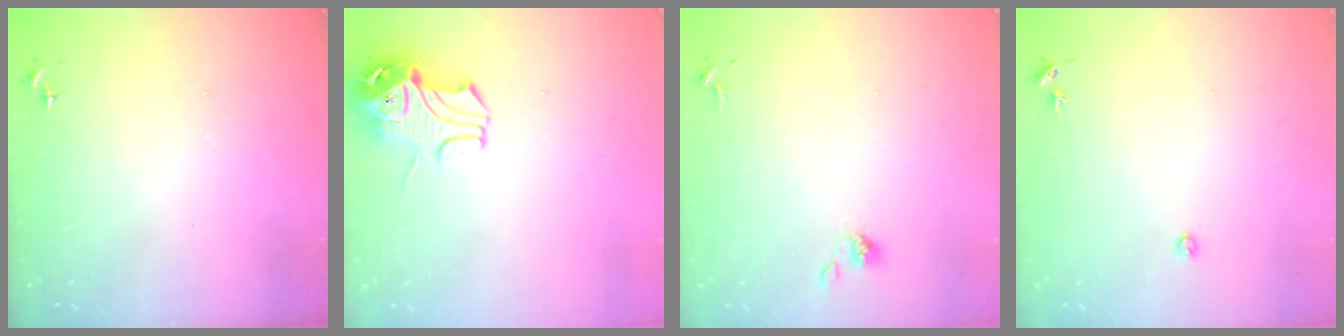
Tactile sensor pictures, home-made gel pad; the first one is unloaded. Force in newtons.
{"total": 9.1, "press": 9.0, "slide": 1.4}
{"total": 3.6, "press": 3.4, "slide": 1.3}
{"total": 2.4, "press": 2.4, "slide": 0.3}